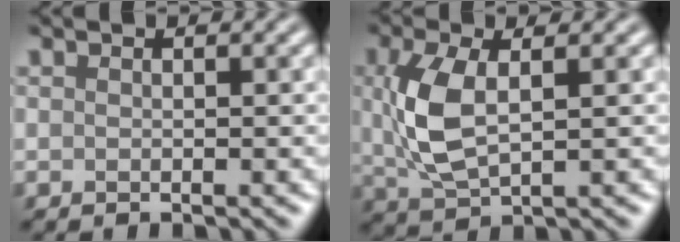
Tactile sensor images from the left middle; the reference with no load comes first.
{"total": 5.4, "force": [0.8, 2.6, 4.7], "torque": [-0.117, 0.001, 0.023]}